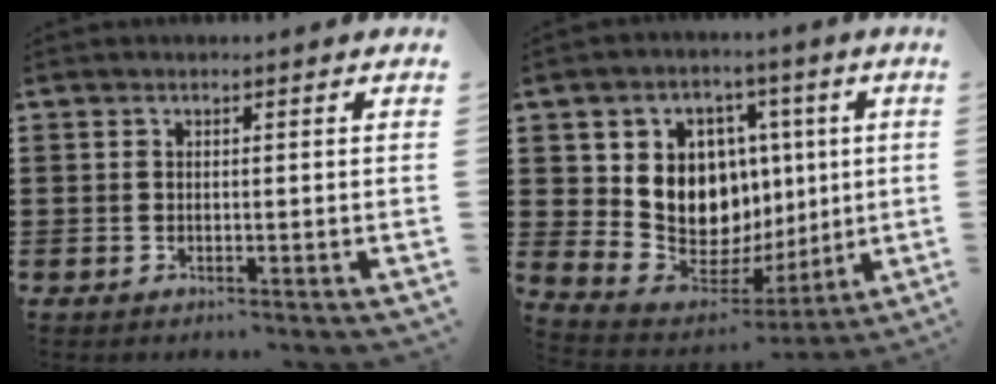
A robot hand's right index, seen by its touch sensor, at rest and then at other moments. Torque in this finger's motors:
{"motor_torque": [2.14, 0.00, 1.05, 0.21]}